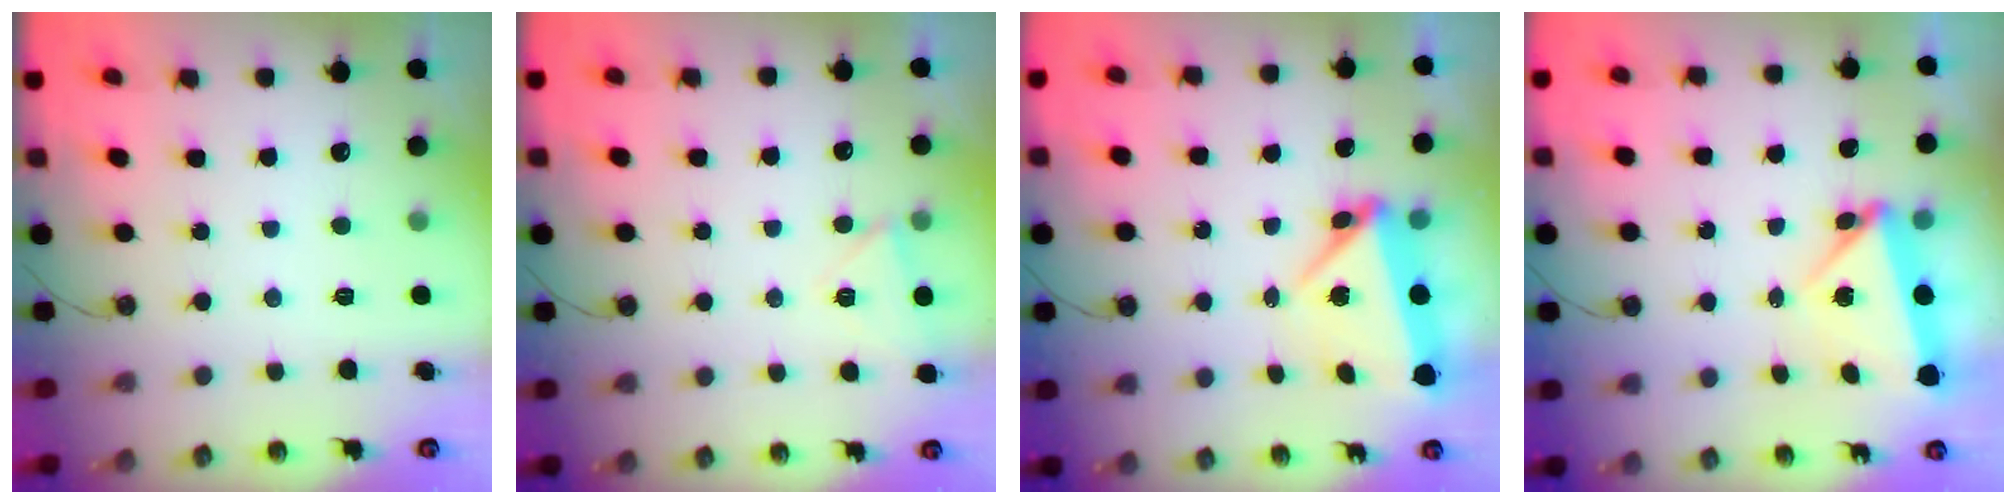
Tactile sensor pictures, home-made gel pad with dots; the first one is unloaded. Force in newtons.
{"total": 4.0, "press": 3.3, "slide": 2.2}
{"total": 11.3, "press": 7.2, "slide": 8.7}
{"total": 6.9, "press": 6.8, "slide": 1.0}